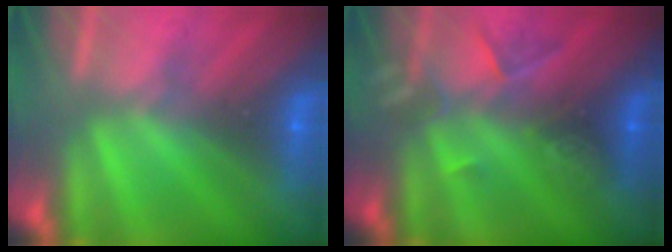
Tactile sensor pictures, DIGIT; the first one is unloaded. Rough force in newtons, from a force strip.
{"total": 2.4}